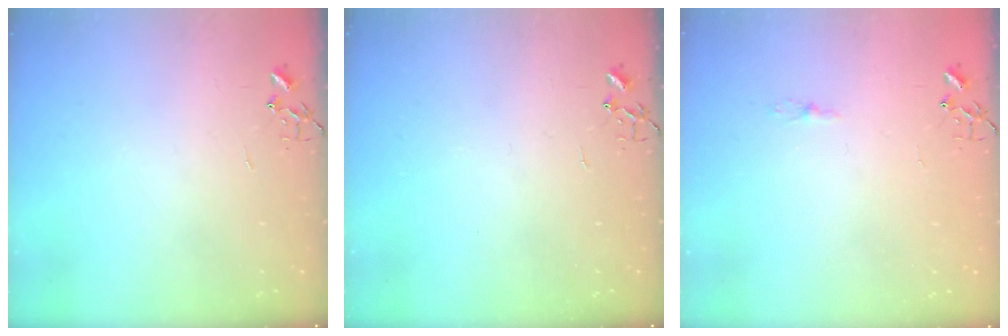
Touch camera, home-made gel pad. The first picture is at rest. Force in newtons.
{"total": 0.0}
{"total": 3.4, "press": 3.4, "slide": 0.4}